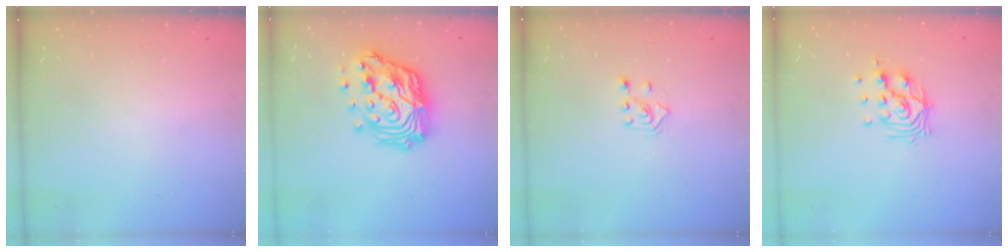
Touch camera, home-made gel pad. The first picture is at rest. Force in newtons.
{"total": 19.2, "press": 19.1, "slide": 1.8}
{"total": 4.0, "press": 3.9, "slide": 1.0}
{"total": 10.3, "press": 10.3, "slide": 0.9}